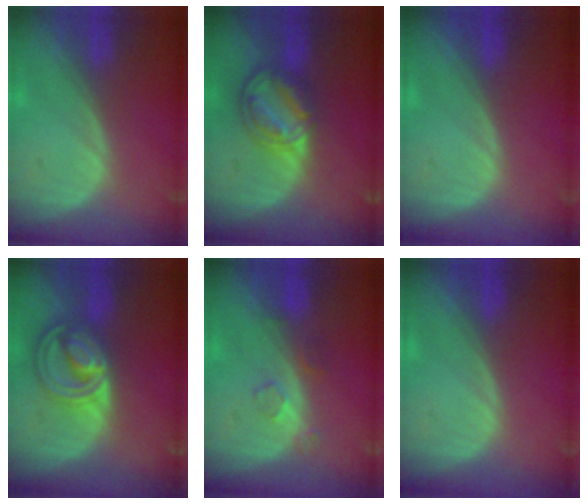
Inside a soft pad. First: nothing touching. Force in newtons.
{"total": 8.2, "press": 6.9, "slide": 4.4}
{"total": 0.0}
{"total": 8.7, "press": 7.3, "slide": 4.7}
{"total": 2.5, "press": 2.5, "slide": 0.3}
{"total": 0.0}